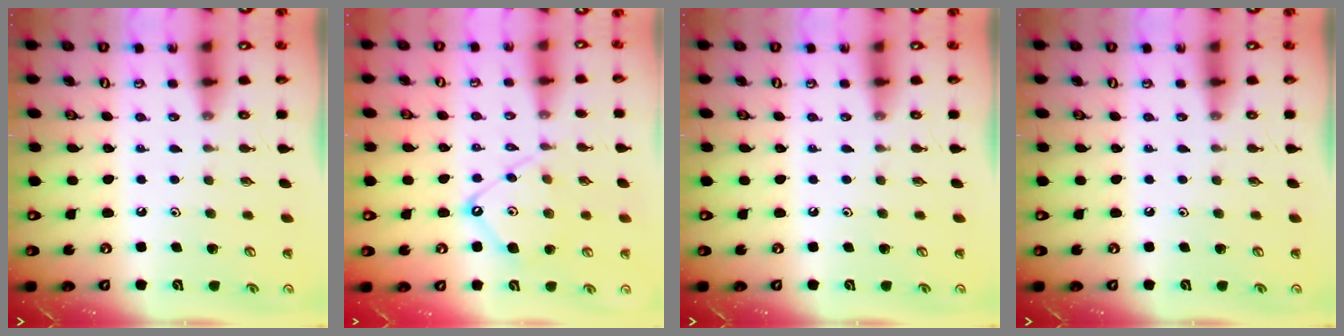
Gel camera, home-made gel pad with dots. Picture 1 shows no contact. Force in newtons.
{"total": 10.2, "press": 10.2, "slide": 0.9}
{"total": 0.0}
{"total": 0.0}